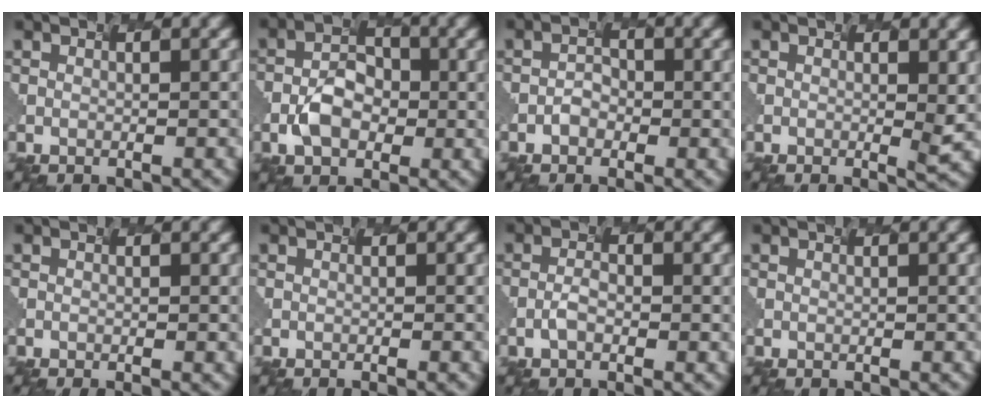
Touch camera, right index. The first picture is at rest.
{"total": 3.4, "force": [-1.7, 2.2, 1.9], "torque": [-0.036, 0.006, -0.027]}
{"total": 1.5, "force": [-1.3, 0.7, 0.1], "torque": [-0.004, 0.005, -0.021]}
{"total": 1.5, "force": [0.2, 0.1, 1.5], "torque": [-0.017, -0.007, 0.009]}
{"total": 1.0, "force": [-0.4, 0.2, 0.9], "torque": [-0.001, -0.002, -0.001]}
{"total": 1.2, "force": [-0.2, 0.5, 1.1], "torque": [0.002, -0.001, -0.010]}
{"total": 1.5, "force": [-1.3, 0.4, 0.6], "torque": [-0.020, 0.002, -0.020]}
{"total": 0.0}